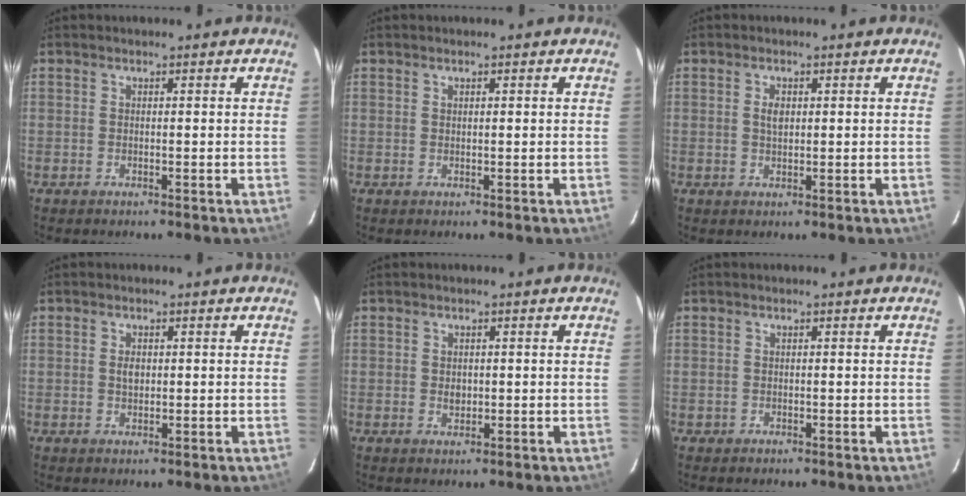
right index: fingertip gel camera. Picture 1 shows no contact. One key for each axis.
{"total": 0.5, "fx": 0.3, "fy": 0.2, "fz": 0.4, "tx": -0.007, "ty": 0.002, "tz": 0.007}
{"total": 2.1, "fx": 0.5, "fy": 1.3, "fz": 1.6, "tx": -0.028, "ty": 0.003, "tz": 0.009}
{"total": 1.9, "fx": 0.2, "fy": 1.3, "fz": 1.4, "tx": -0.023, "ty": 0.003, "tz": 0.004}
{"total": 1.9, "fx": 0.0, "fy": 1.5, "fz": 1.1, "tx": -0.016, "ty": 0.001, "tz": 0.001}
{"total": 0.8, "fx": -0.2, "fy": 0.7, "fz": -0.1, "tx": 0.002, "ty": 0.003, "tz": 0.000}